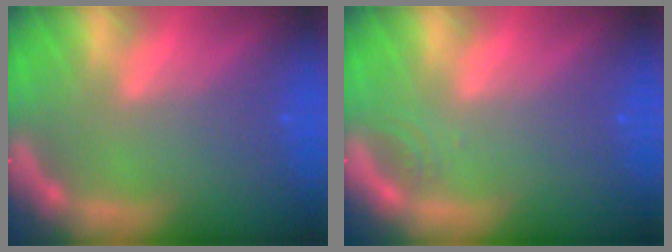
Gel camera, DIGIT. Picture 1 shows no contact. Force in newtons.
{"total": 1.0}